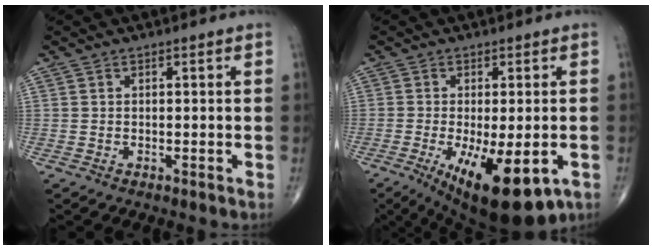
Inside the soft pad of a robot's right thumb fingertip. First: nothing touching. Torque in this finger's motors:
{"motor_torque": [0.05, 0.75, 0.31, -0.28, 0.12]}